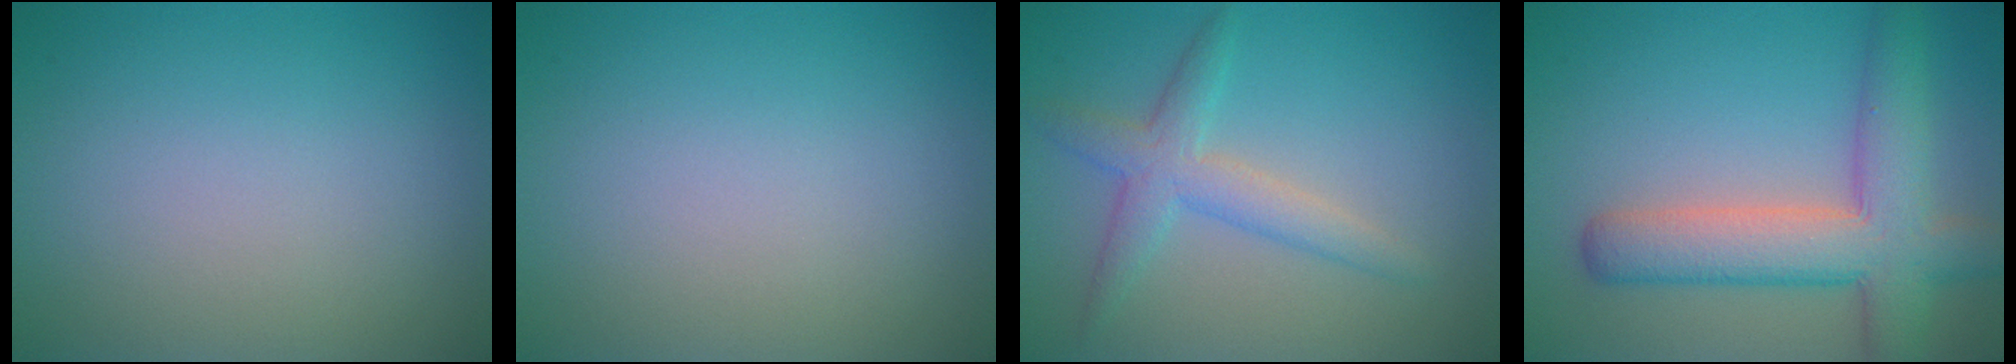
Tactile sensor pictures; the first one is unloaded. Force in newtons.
{"total": 0.0}
{"total": 3.3, "press": 3.3, "slide": 0.1}
{"total": 7.3, "press": 7.3, "slide": 0.4}